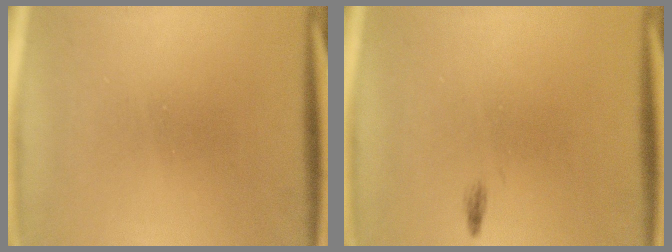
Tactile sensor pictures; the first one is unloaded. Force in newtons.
{"total": 0.5}